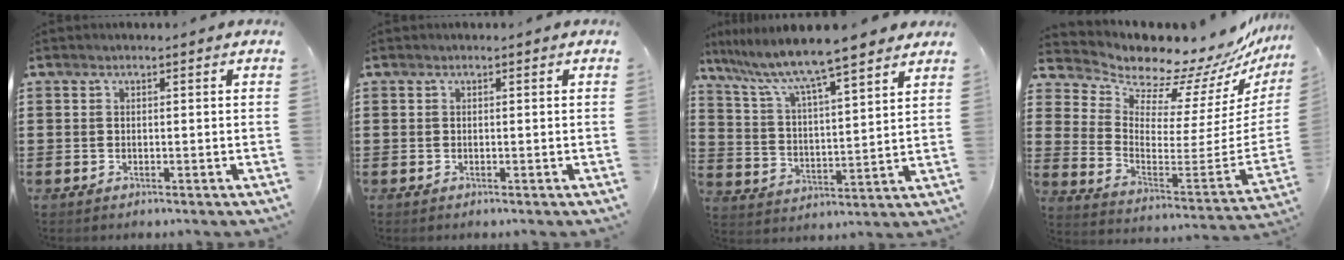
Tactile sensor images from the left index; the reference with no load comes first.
{"total": 0.0}
{"total": 8.3, "force": [7.2, 0.3, 4.0], "torque": [-0.108, -0.042, 0.118]}
{"total": 10.2, "force": [9.8, 2.3, 1.6], "torque": [-0.050, -0.102, 0.161]}